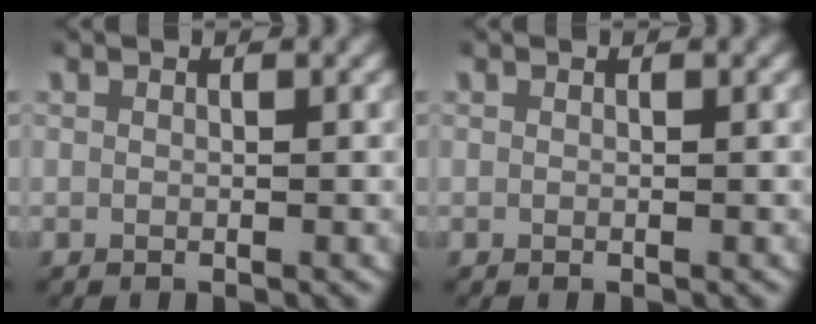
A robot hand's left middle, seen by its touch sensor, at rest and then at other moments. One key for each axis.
{"total": 0.0}